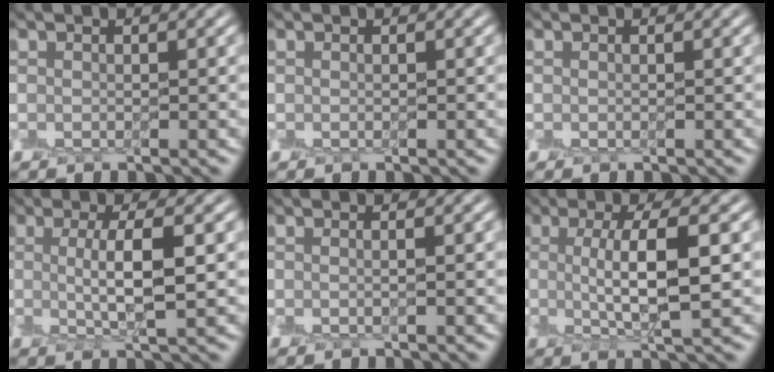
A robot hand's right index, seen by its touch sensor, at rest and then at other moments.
{"total": 0.0}
{"total": 0.0}
{"total": 4.3, "force": [0.4, 0.8, 4.2], "torque": [-0.081, 0.002, 0.008]}
{"total": 0.7, "force": [0.0, 0.0, 0.7], "torque": [-0.012, -0.002, -0.002]}
{"total": 5.9, "force": [0.5, 1.4, 5.7], "torque": [-0.106, 0.004, 0.006]}